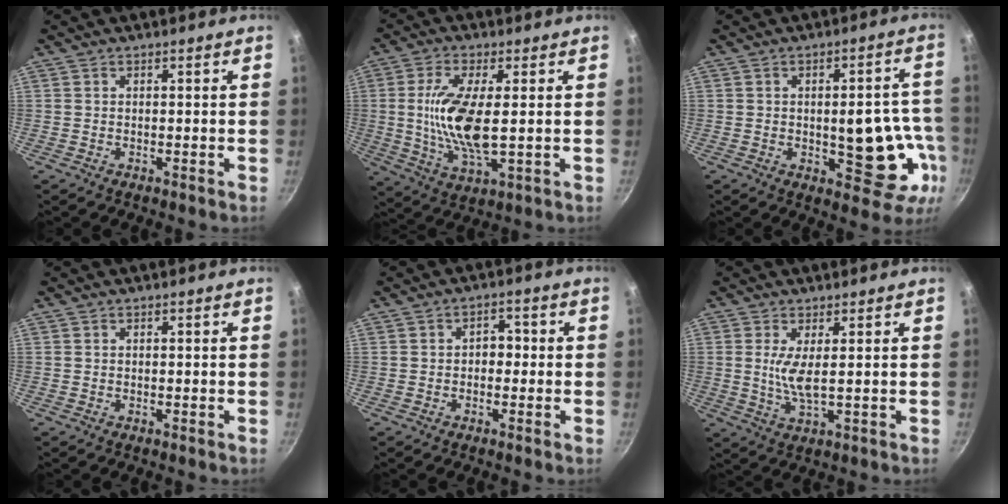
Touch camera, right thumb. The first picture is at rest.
{"total": 13.0, "force": [0.8, 4.7, 12.1], "torque": [-0.242, -0.011, 0.016]}
{"total": 14.3, "force": [-2.5, 7.0, 12.2], "torque": [-0.100, 0.017, -0.026]}
{"total": 0.0}
{"total": 2.9, "force": [-0.3, 2.1, 2.0], "torque": [-0.010, 0.011, -0.009]}
{"total": 4.9, "force": [0.9, 1.2, 4.7], "torque": [-0.105, -0.013, 0.021]}